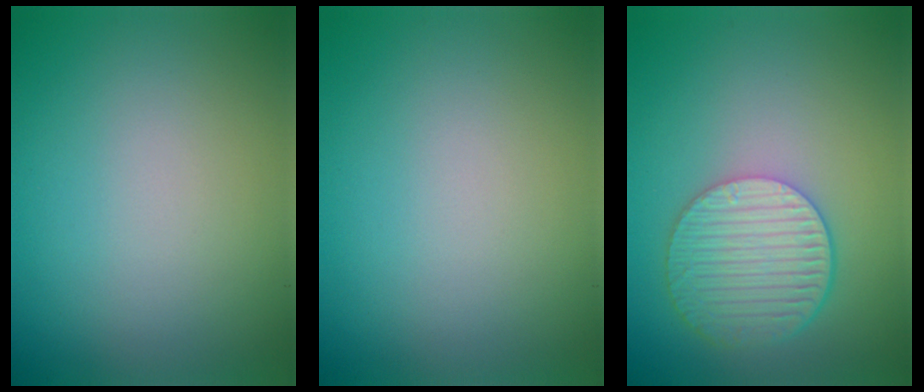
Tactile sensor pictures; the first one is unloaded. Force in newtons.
{"total": 0.0}
{"total": 6.2, "press": 4.6, "slide": 4.2}